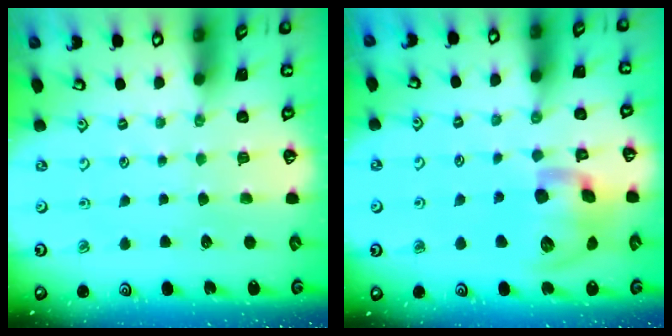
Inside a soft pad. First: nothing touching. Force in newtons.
{"total": 15.8, "press": 15.5, "slide": 2.6}